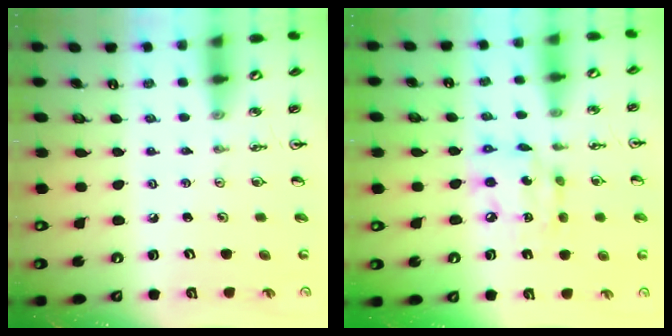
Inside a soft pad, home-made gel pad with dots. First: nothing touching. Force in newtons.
{"total": 11.4, "press": 11.3, "slide": 1.2}